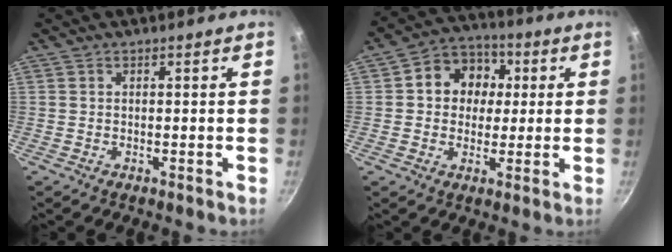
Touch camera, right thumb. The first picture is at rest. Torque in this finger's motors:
{"motor_torque": [-0.38, 0.56, 0.18, -0.03, 0.11]}